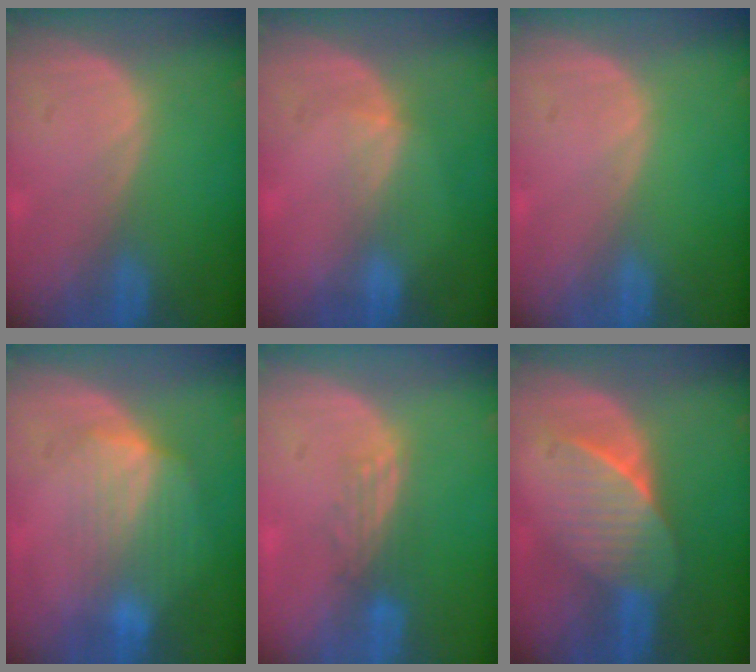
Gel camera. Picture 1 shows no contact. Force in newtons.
{"total": 2.1, "press": 1.7, "slide": 1.2}
{"total": 0.0}
{"total": 7.4, "press": 6.7, "slide": 3.0}
{"total": 2.8, "press": 2.6, "slide": 1.2}
{"total": 7.4, "press": 6.7, "slide": 3.2}